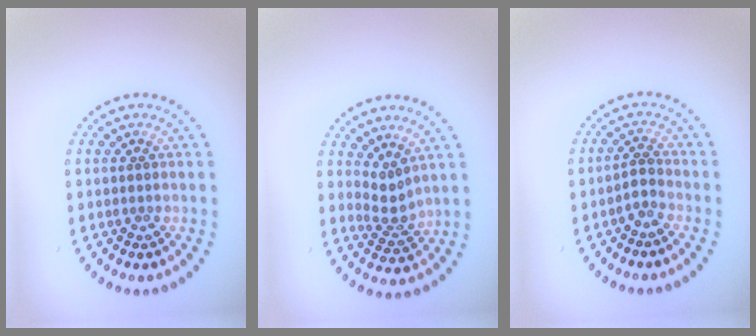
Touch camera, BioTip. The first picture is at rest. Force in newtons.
{"total": 2.2, "press": 1.5, "slide": 1.6}
{"total": 1.6, "press": 1.2, "slide": 1.1}